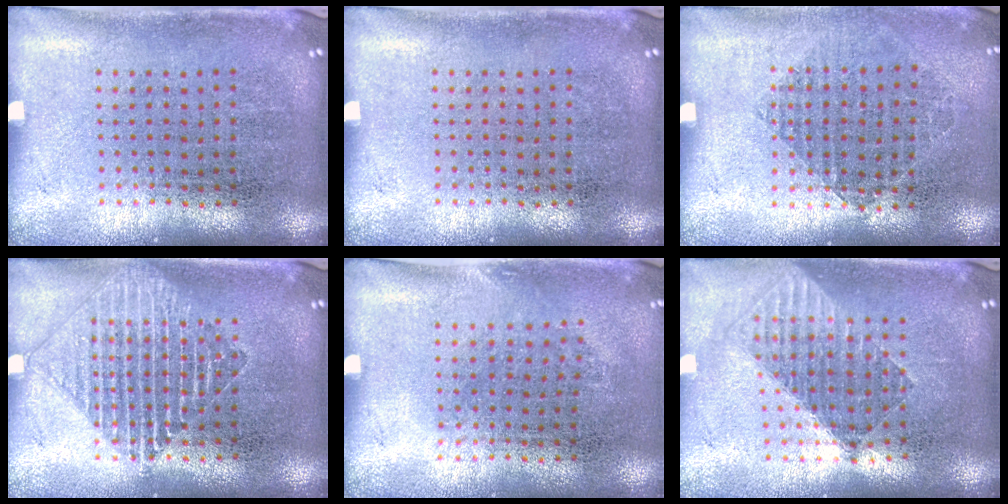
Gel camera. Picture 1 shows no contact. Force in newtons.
{"total": 0.0}
{"total": 0.8, "press": 0.7, "slide": 0.3}
{"total": 1.5, "press": 1.5, "slide": 0.2}
{"total": 0.7, "press": 0.6, "slide": 0.5}
{"total": 1.5, "press": 1.3, "slide": 0.9}